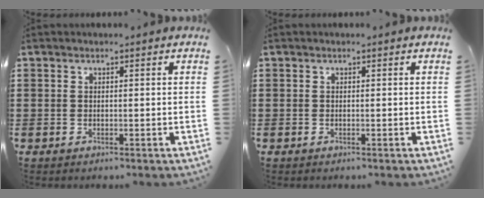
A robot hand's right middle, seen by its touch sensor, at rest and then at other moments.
{"total": 0.0}